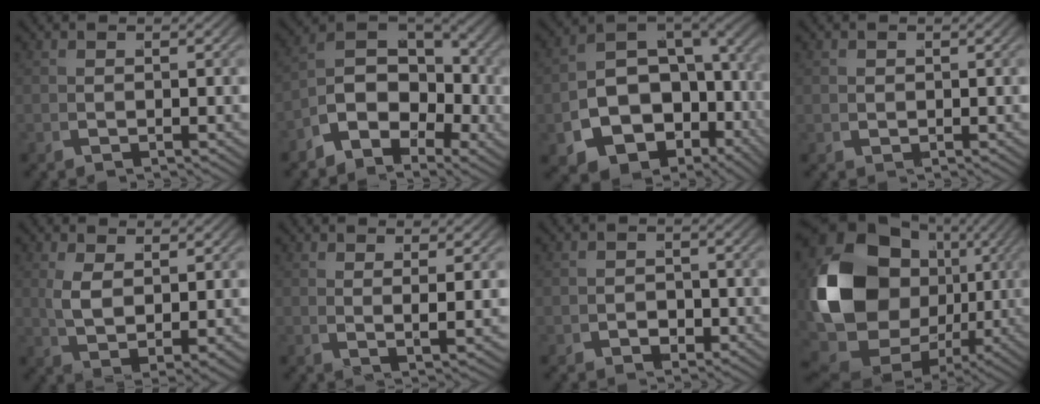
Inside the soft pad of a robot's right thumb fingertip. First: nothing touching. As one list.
[{"total": 9.0, "force": [0.2, 6.3, 6.4], "torque": [-0.120, -0.003, -0.006]}, {"total": 15.7, "force": [-4.4, 12.1, 9.0], "torque": [-0.184, -0.055, -0.051]}, {"total": 0.8, "force": [0.4, 0.7, 0.1], "torque": [-0.007, -0.004, 0.009]}, {"total": 4.0, "force": [2.0, 1.5, 3.1], "torque": [-0.065, -0.012, 0.053]}, {"total": 2.7, "force": [1.9, 0.1, 2.0], "torque": [-0.035, 0.002, 0.034]}, {"total": 1.1, "force": [-0.2, 1.0, 0.4], "torque": [0.003, 0.003, -0.006]}, {"total": 18.5, "force": [0.7, 12.7, 13.5], "torque": [-0.297, -0.048, 0.042]}]